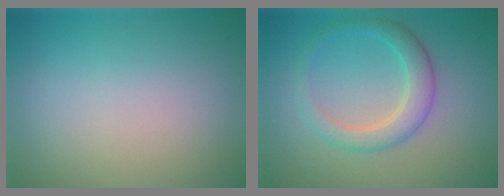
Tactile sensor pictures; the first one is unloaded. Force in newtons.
{"total": 3.0, "press": 3.0, "slide": 0.1}